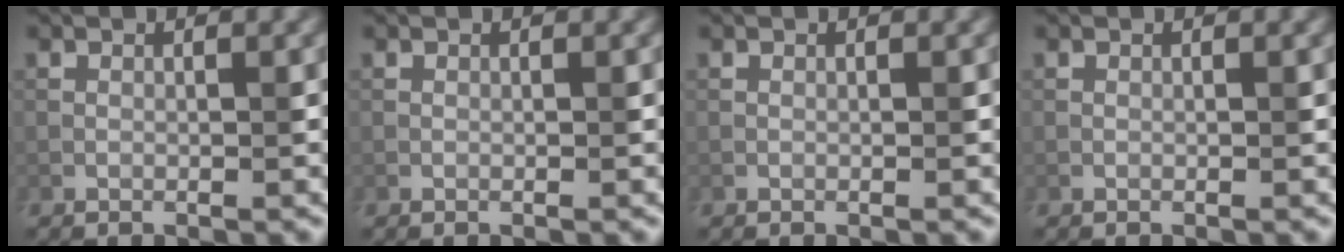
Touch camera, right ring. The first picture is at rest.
{"total": 0.0}
{"total": 0.0}
{"total": 0.0}